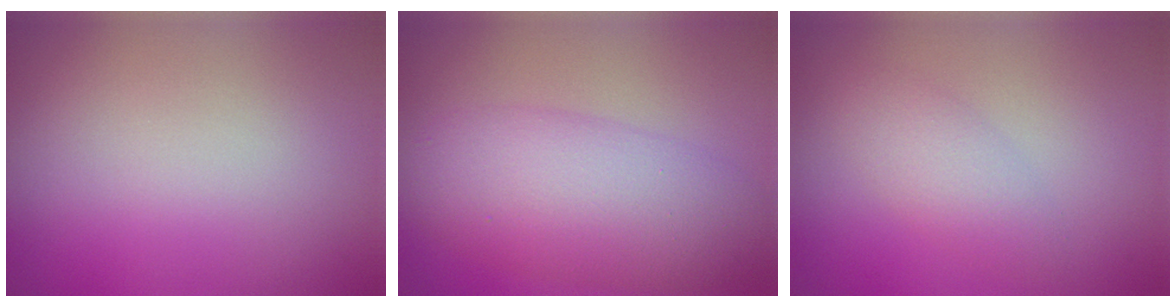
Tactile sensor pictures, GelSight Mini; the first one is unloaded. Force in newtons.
{"total": 6.9, "press": 6.9, "slide": 0.1}
{"total": 2.2, "press": 2.2, "slide": 0.1}